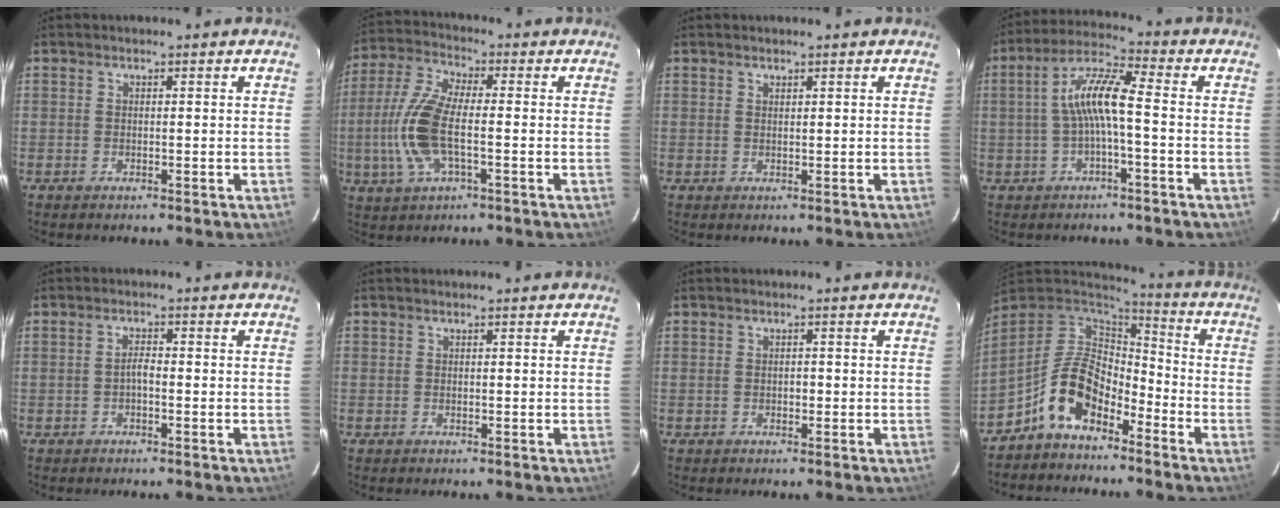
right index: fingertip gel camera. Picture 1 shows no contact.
{"total": 12.4, "force": [-2.2, 4.6, 11.3], "torque": [-0.257, 0.002, -0.049]}
{"total": 0.6, "force": [0.6, 0.2, 0.1], "torque": [-0.002, 0.001, 0.011]}
{"total": 8.2, "force": [-0.9, 1.4, 8.0], "torque": [-0.167, 0.020, -0.018]}
{"total": 1.5, "force": [-0.6, 0.5, 1.2], "torque": [-0.024, 0.007, -0.014]}
{"total": 0.0}
{"total": 0.7, "force": [-0.2, 0.6, 0.3], "torque": [-0.002, 0.001, -0.003]}
{"total": 11.5, "force": [-6.9, 6.0, 7.1], "torque": [-0.144, 0.019, -0.131]}